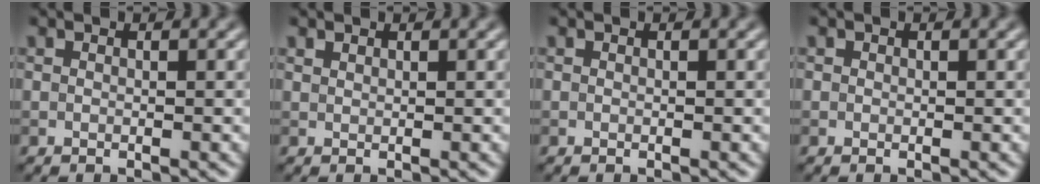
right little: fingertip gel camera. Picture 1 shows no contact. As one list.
[{"total": 0.5, "force": [0.5, 0.2, 0.1], "torque": [-0.003, -0.001, 0.013]}, {"total": 0.0}, {"total": 0.0}]